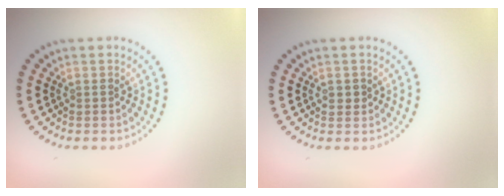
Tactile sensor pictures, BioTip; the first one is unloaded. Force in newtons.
{"total": 0.9, "press": 0.9, "slide": 0.1}